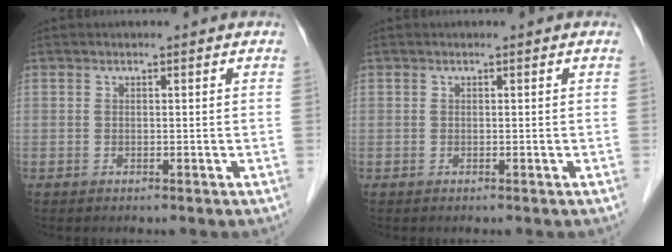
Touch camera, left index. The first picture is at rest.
{"total": 0.0}